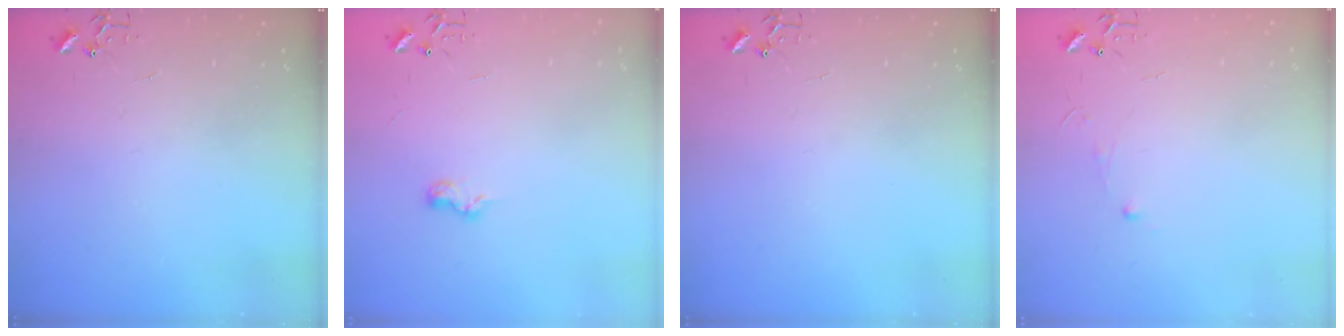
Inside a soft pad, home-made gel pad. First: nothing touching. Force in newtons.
{"total": 6.3, "press": 6.3, "slide": 0.8}
{"total": 0.0}
{"total": 3.9, "press": 3.8, "slide": 0.4}